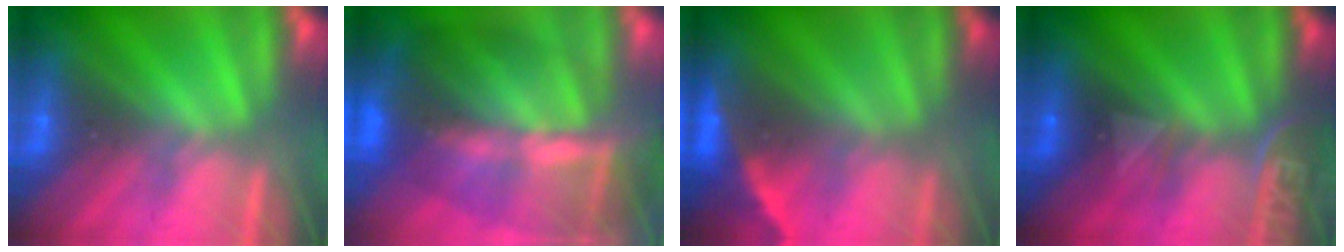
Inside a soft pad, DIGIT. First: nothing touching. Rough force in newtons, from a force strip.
{"total": 10.2}
{"total": 2.1}
{"total": 2.4}